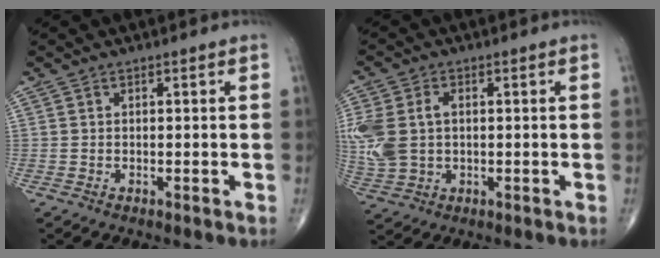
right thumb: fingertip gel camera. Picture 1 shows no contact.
{"total": 10.3, "force": [0.7, 7.2, 7.4], "torque": [-0.183, 0.012, 0.023]}